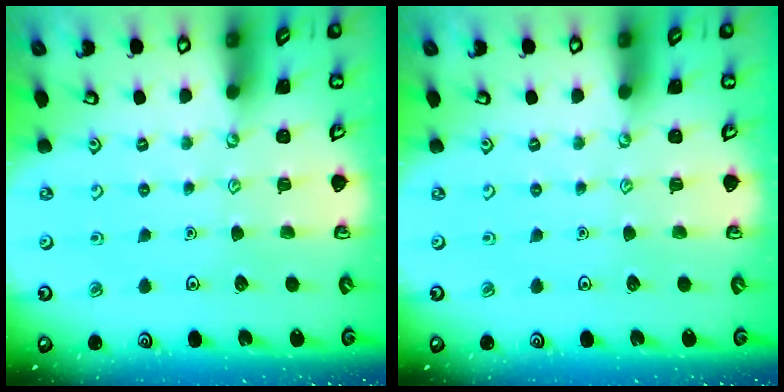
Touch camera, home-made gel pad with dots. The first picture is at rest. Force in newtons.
{"total": 0.0}